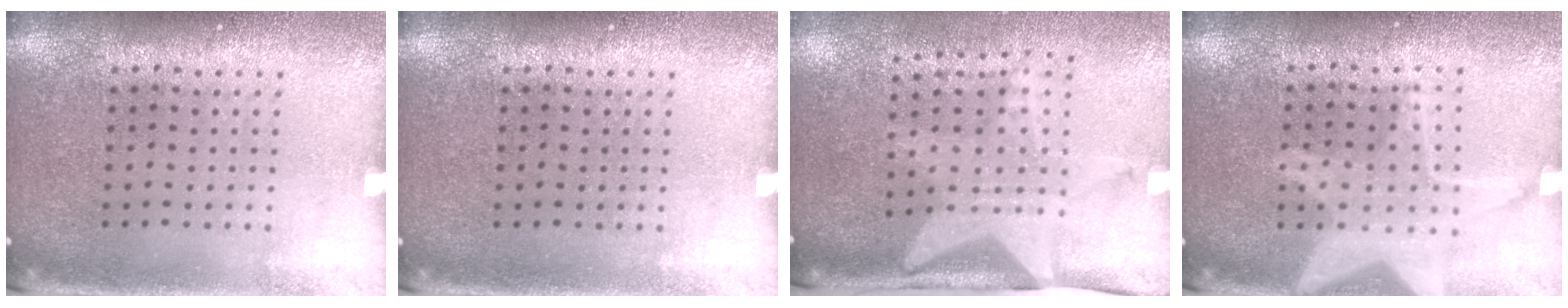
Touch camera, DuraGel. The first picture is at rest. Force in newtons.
{"total": 0.0}
{"total": 2.0, "press": 1.5, "slide": 1.3}
{"total": 2.1, "press": 2.1, "slide": 0.2}